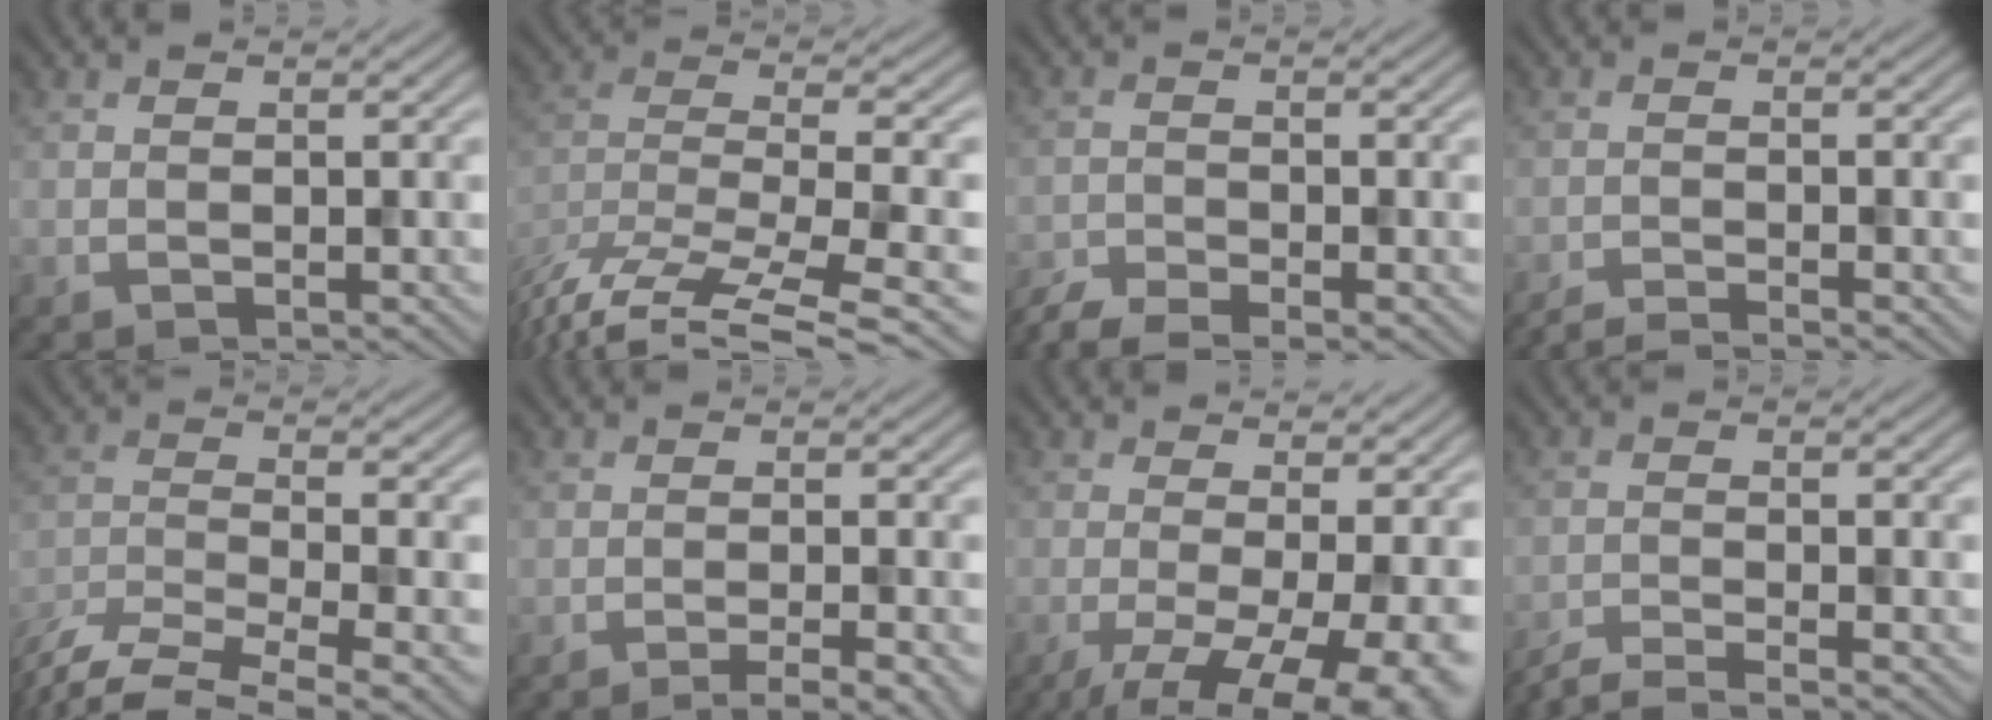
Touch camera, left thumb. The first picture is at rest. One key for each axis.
{"total": 14.0, "fx": -10.6, "fy": 3.5, "fz": 8.5, "tx": -0.171, "ty": -0.008, "tz": -0.168}
{"total": 4.4, "fx": -3.8, "fy": 0.7, "fz": 2.1, "tx": -0.048, "ty": -0.011, "tz": -0.079}
{"total": 3.0, "fx": -2.6, "fy": 0.2, "fz": 1.5, "tx": -0.021, "ty": 0.001, "tz": -0.056}
{"total": 9.6, "fx": -7.6, "fy": 2.2, "fz": 5.4, "tx": -0.115, "ty": -0.020, "tz": -0.138}
{"total": 4.8, "fx": -2.9, "fy": 0.8, "fz": 3.7, "tx": -0.044, "ty": 0.009, "tz": -0.048}
{"total": 11.6, "fx": -3.6, "fy": 3.9, "fz": 10.3, "tx": -0.157, "ty": -0.015, "tz": -0.041}
{"total": 4.7, "fx": -4.0, "fy": 0.5, "fz": 2.4, "tx": -0.040, "ty": -0.002, "tz": -0.084}